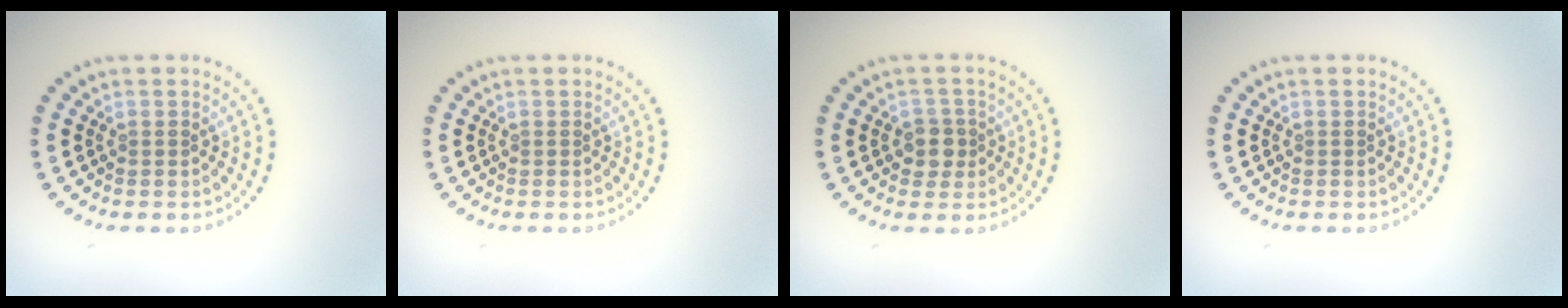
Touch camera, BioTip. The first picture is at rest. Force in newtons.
{"total": 0.0}
{"total": 2.1, "press": 1.9, "slide": 0.8}
{"total": 0.0}